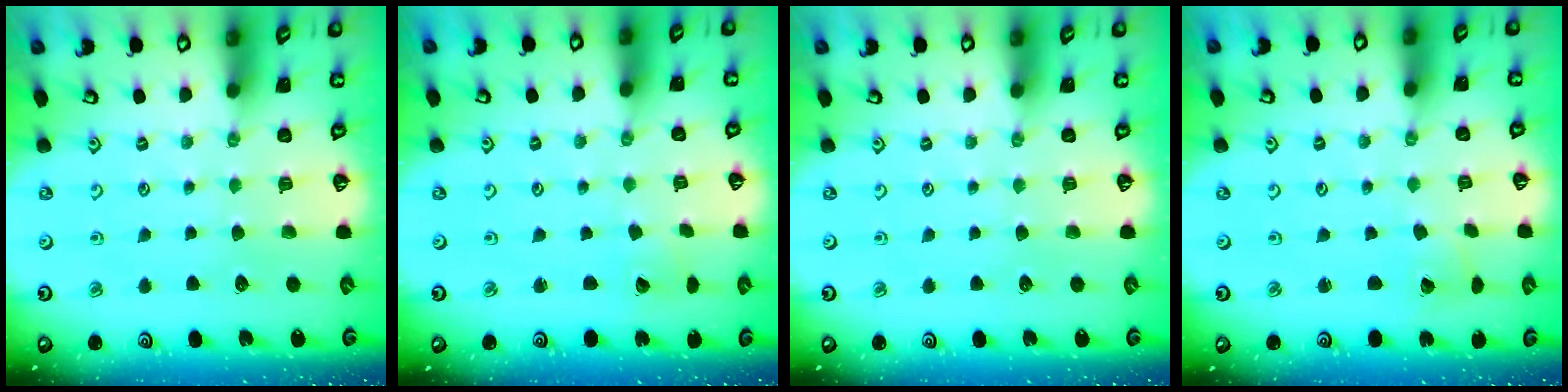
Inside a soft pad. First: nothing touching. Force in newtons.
{"total": 2.6, "press": 2.6, "slide": 0.2}
{"total": 0.0}
{"total": 2.0, "press": 2.0, "slide": 0.3}